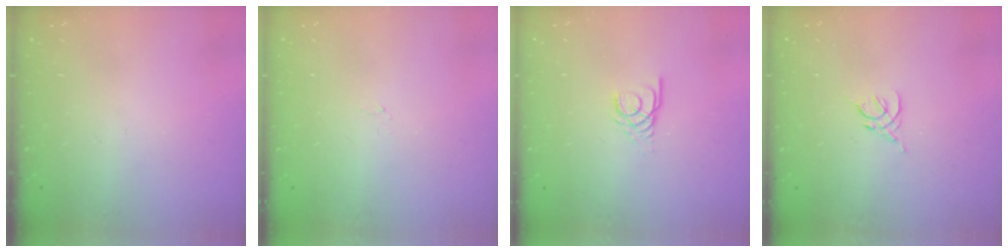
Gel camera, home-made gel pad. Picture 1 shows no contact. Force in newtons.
{"total": 0.0}
{"total": 1.3, "press": 1.3, "slide": 0.2}
{"total": 2.5, "press": 2.4, "slide": 0.7}